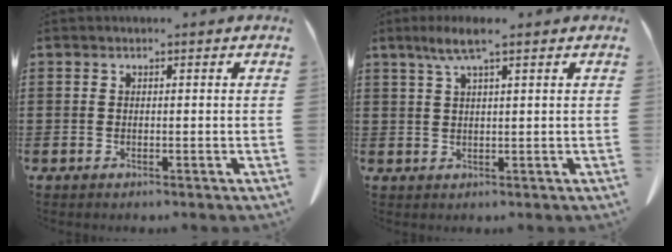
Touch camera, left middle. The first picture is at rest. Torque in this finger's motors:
{"motor_torque": [0.95, 0.11, 0.15, 0.11]}